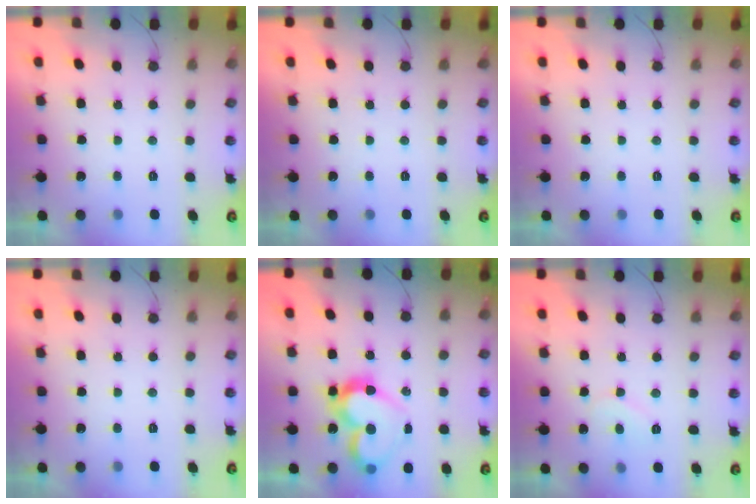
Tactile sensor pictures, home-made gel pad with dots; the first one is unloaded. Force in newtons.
{"total": 0.0}
{"total": 0.0}
{"total": 0.0}
{"total": 16.1, "press": 15.9, "slide": 2.4}
{"total": 5.4, "press": 5.3, "slide": 0.6}